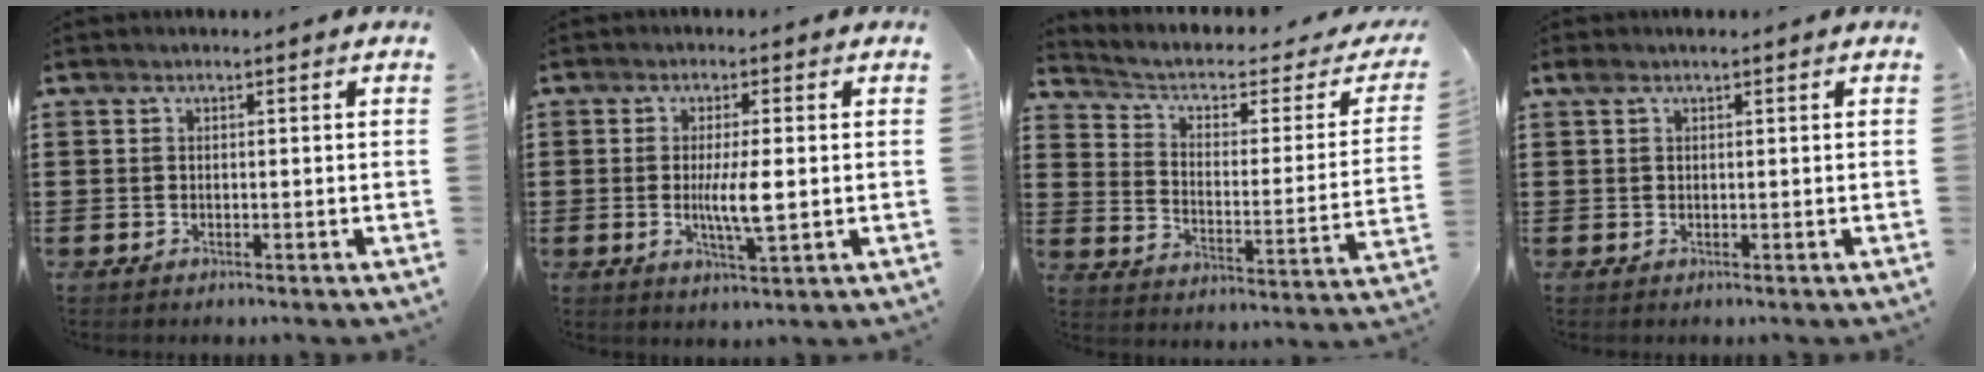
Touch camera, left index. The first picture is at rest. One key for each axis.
{"total": 5.7, "fx": -0.1, "fy": 0.8, "fz": 5.6, "tx": -0.114, "ty": -0.008, "tz": -0.009}
{"total": 3.9, "fx": 2.3, "fy": 1.7, "fz": 2.7, "tx": -0.066, "ty": -0.018, "tz": 0.030}
{"total": 1.0, "fx": 0.6, "fy": 0.3, "fz": 0.8, "tx": -0.016, "ty": 0.003, "tz": 0.010}